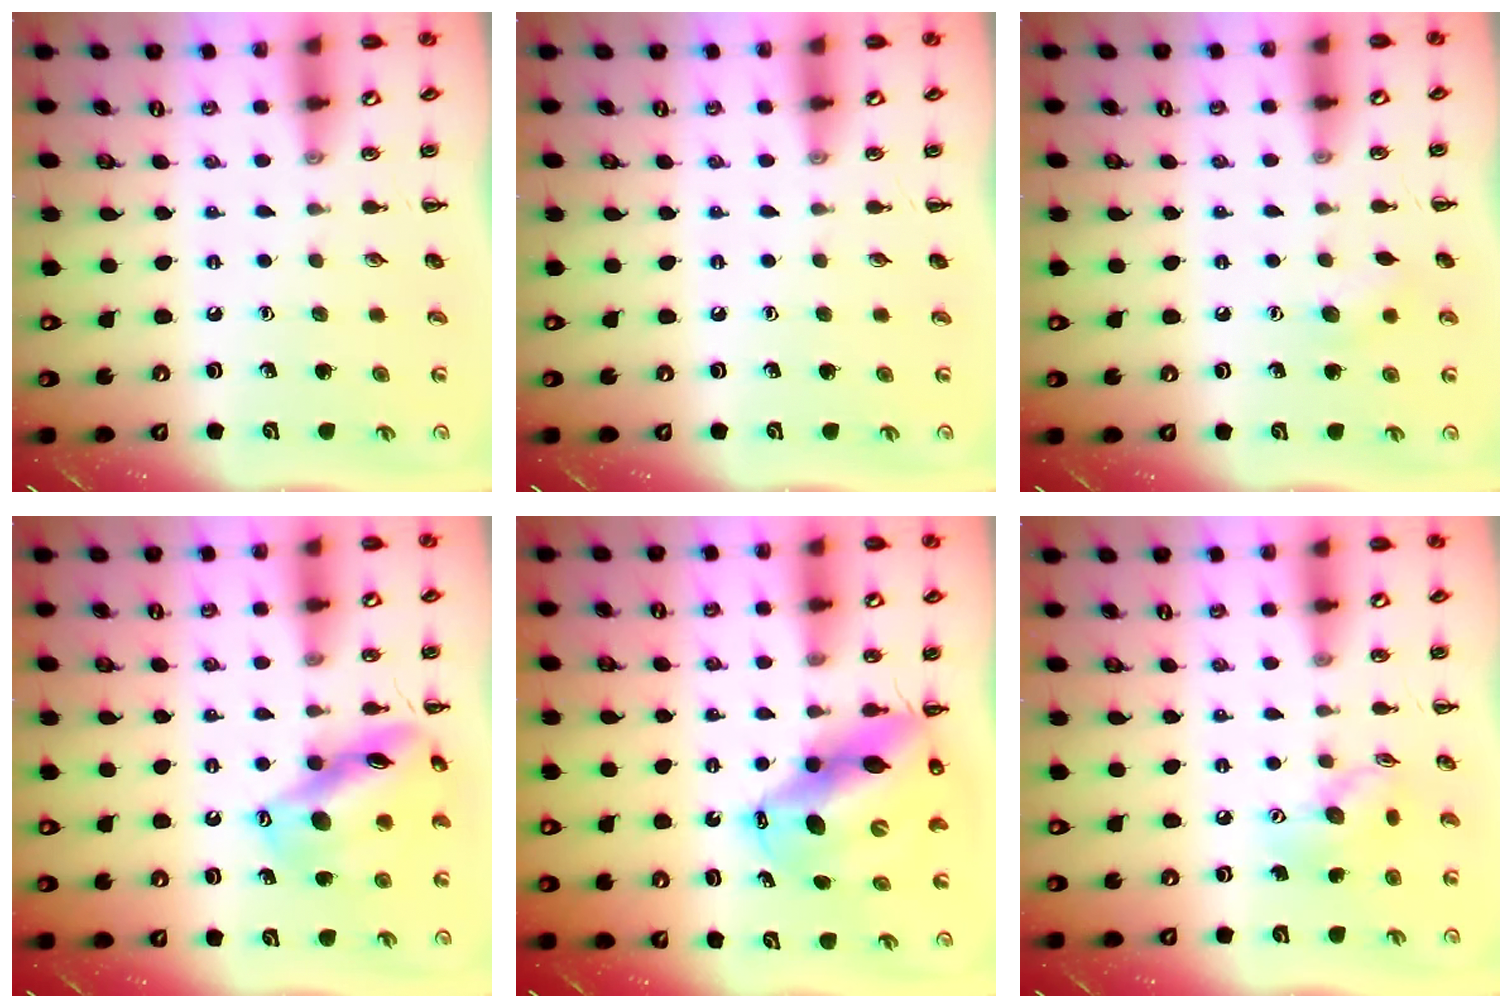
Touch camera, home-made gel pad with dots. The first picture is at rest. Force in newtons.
{"total": 0.0}
{"total": 7.2, "press": 7.0, "slide": 1.6}
{"total": 15.8, "press": 15.7, "slide": 1.9}
{"total": 13.7, "press": 13.3, "slide": 3.6}
{"total": 8.6, "press": 8.6, "slide": 0.6}